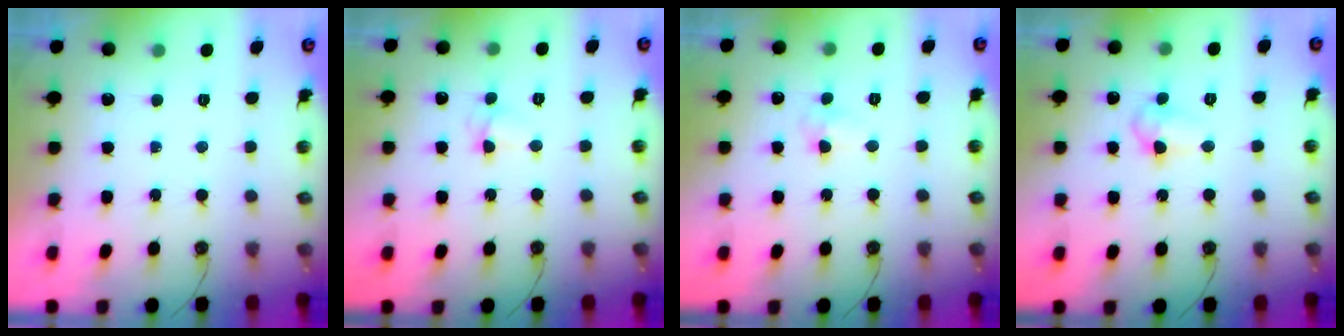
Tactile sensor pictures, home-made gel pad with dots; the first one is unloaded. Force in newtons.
{"total": 3.5, "press": 3.5, "slide": 0.6}
{"total": 4.3, "press": 4.2, "slide": 0.7}
{"total": 7.1, "press": 6.0, "slide": 3.8}